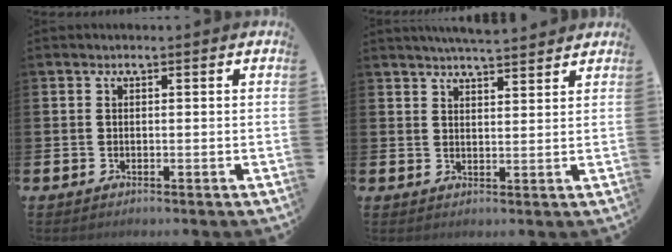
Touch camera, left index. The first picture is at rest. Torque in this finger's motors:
{"motor_torque": [0.98, -1.15, 0.47, 0.05]}